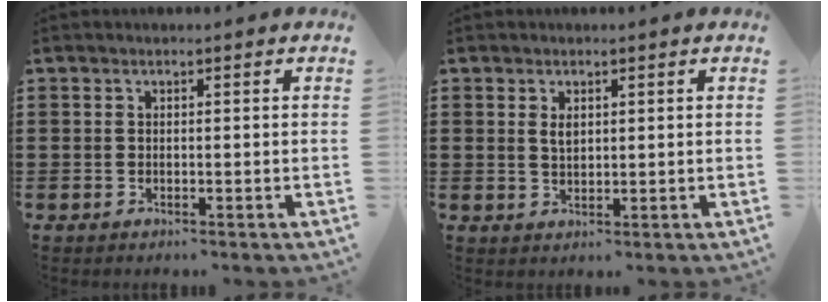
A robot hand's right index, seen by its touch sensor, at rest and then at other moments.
{"total": 1.7, "force": [0.7, 0.9, 1.2], "torque": [-0.027, 0.002, 0.013]}